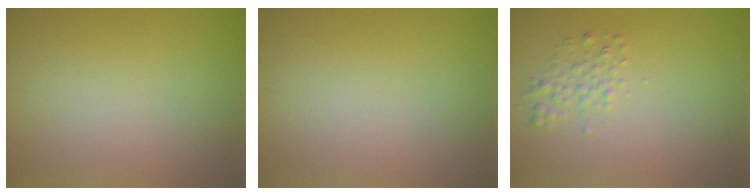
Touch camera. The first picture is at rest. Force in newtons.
{"total": 0.0}
{"total": 1.5, "press": 1.5, "slide": 0.1}